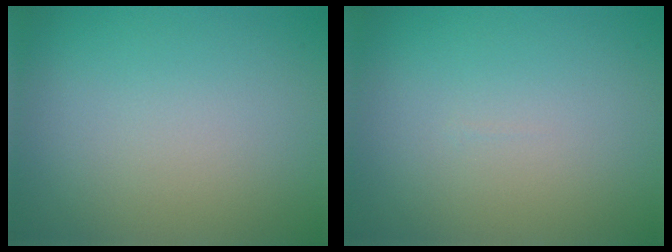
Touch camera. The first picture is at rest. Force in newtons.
{"total": 0.0}